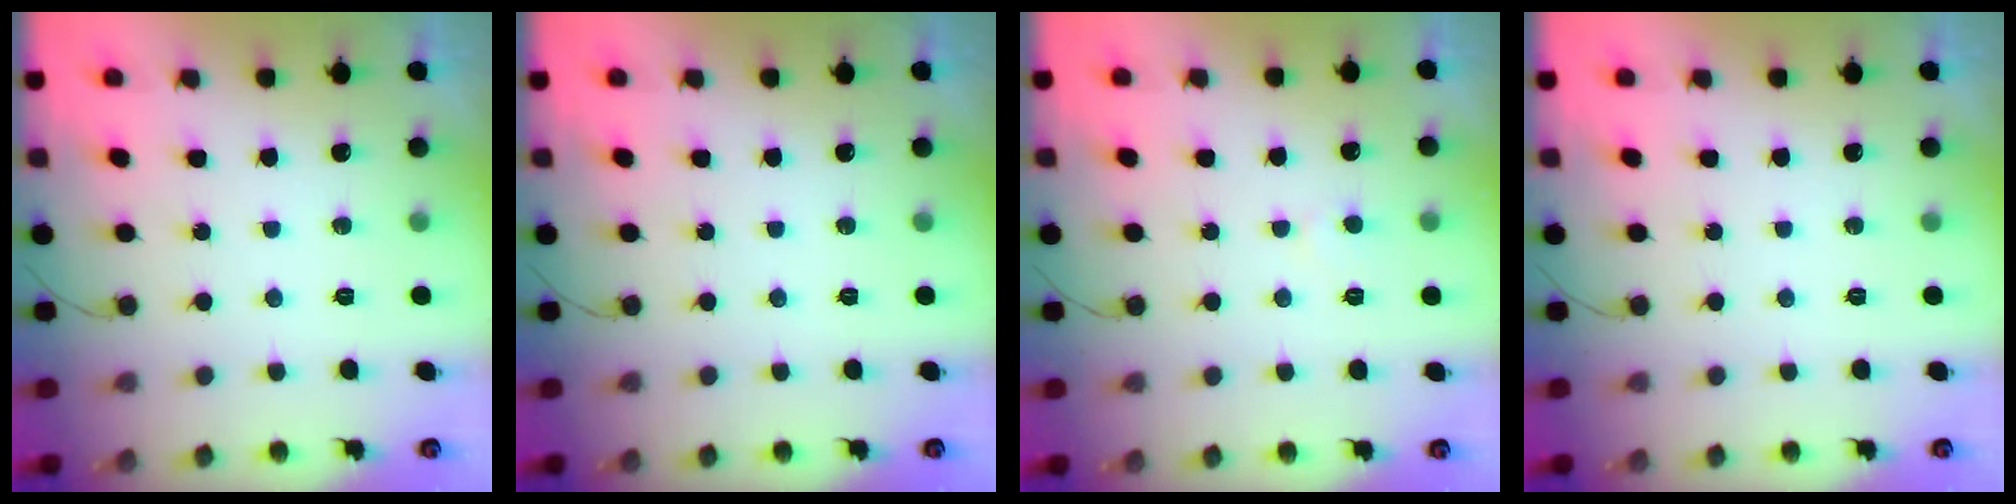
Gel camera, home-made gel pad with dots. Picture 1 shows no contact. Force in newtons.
{"total": 0.0}
{"total": 3.2, "press": 3.2, "slide": 0.2}
{"total": 0.0}